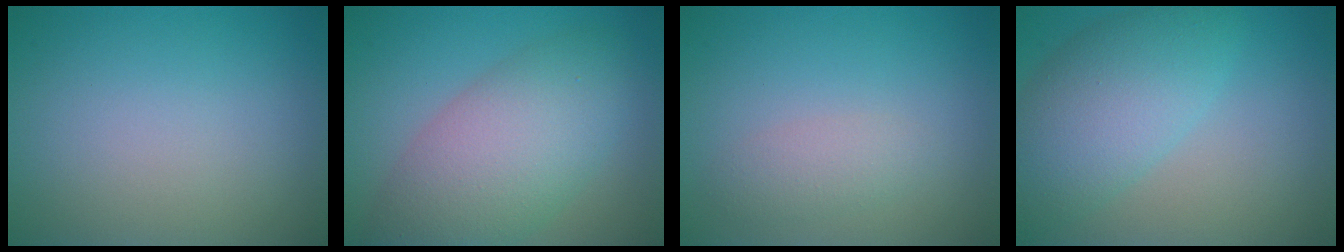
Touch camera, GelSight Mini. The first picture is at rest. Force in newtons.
{"total": 8.0, "press": 8.0, "slide": 0.2}
{"total": 1.8, "press": 1.8, "slide": 0.1}
{"total": 6.5, "press": 6.5, "slide": 0.2}